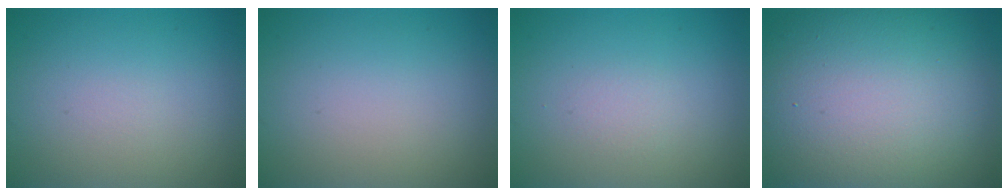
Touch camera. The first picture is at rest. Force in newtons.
{"total": 0.0}
{"total": 0.9, "press": 0.9, "slide": 0.1}
{"total": 17.1, "press": 17.0, "slide": 1.4}